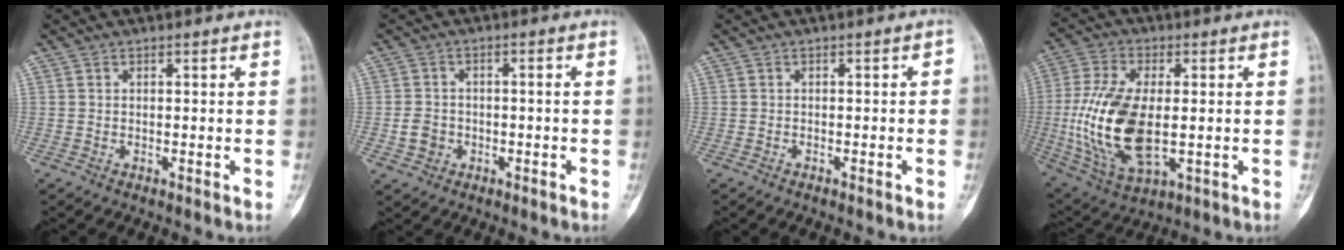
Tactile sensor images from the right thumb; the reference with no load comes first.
{"total": 3.6, "force": [-1.2, 2.9, 1.7], "torque": [-0.023, 0.016, -0.020]}
{"total": 1.2, "force": [-0.6, 0.5, 0.9], "torque": [-0.010, 0.019, -0.012]}
{"total": 17.8, "force": [-1.1, 8.9, 15.4], "torque": [-0.322, -0.008, -0.008]}